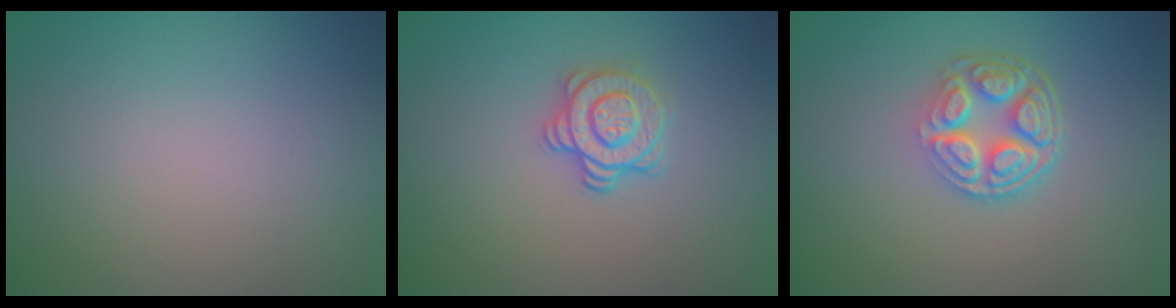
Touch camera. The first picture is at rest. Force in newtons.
{"total": 3.0, "press": 2.6, "slide": 1.4}
{"total": 5.2, "press": 3.8, "slide": 3.6}